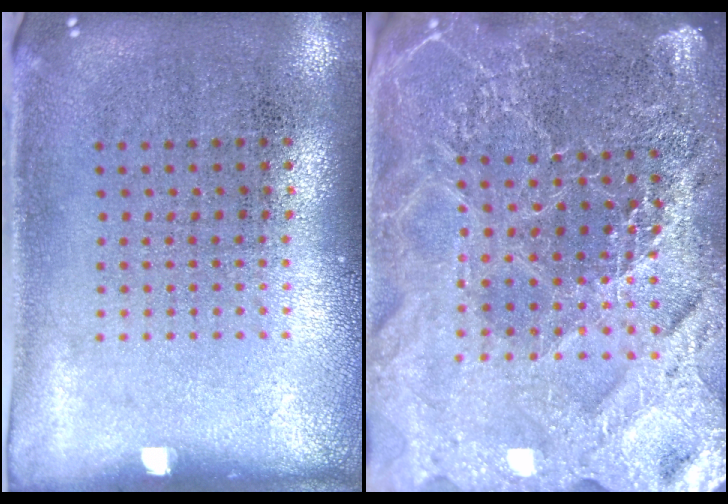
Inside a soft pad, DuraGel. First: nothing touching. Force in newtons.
{"total": 5.2, "press": 4.7, "slide": 2.3}